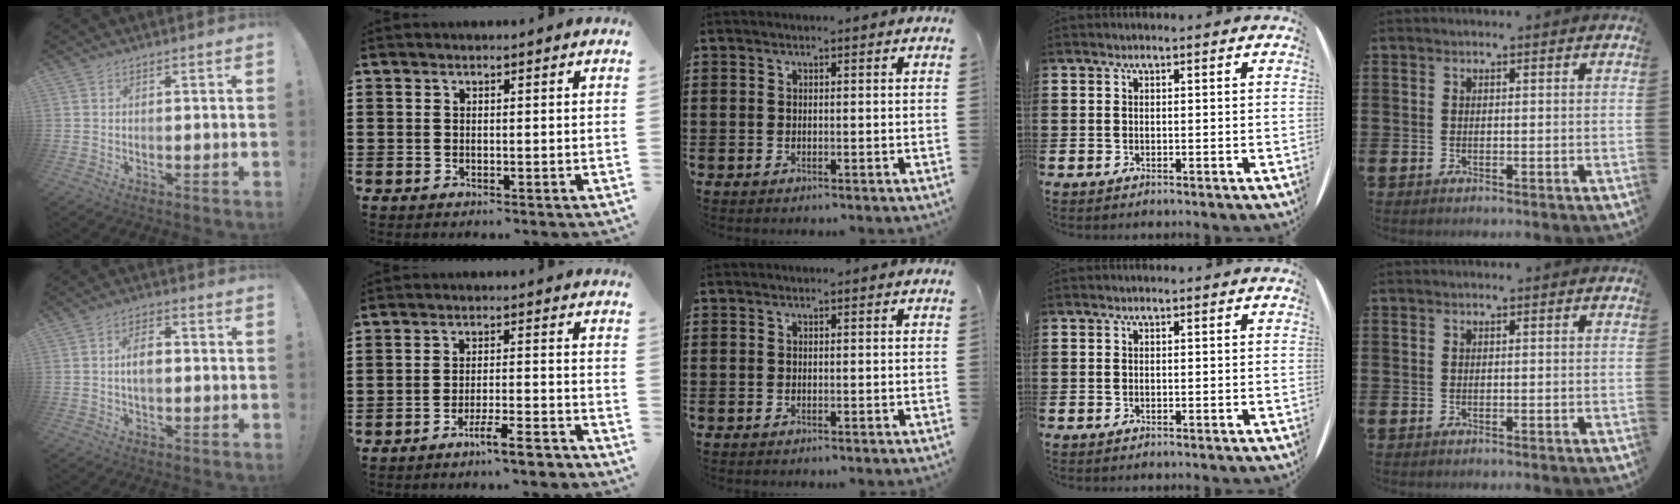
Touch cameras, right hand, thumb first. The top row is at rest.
{"thumb": {"total": 6.3, "force": [0.0, 3.5, 5.2], "torque": [-0.083, 0.007, -0.006]}, "index": {"total": 5.3, "force": [-4.7, -0.1, 2.6], "torque": [-0.047, -0.008, -0.086]}}